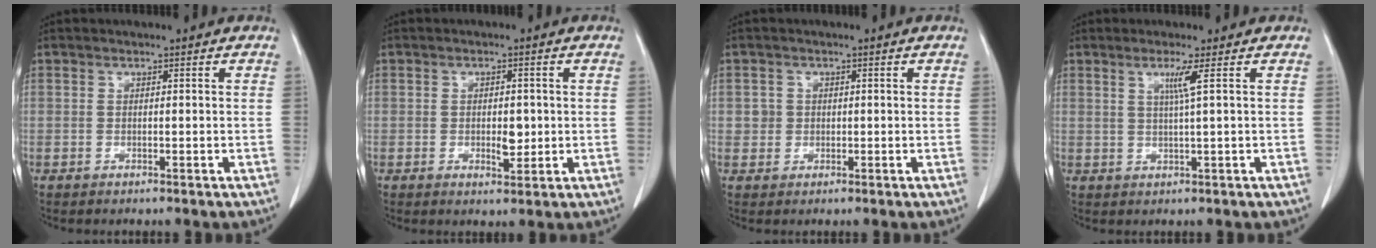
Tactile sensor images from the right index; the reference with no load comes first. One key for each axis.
{"total": 3.0, "fx": -0.2, "fy": 1.5, "fz": 2.7, "tx": -0.042, "ty": 0.000, "tz": 0.004}
{"total": 1.7, "fx": 0.2, "fy": 1.7, "fz": 0.2, "tx": 0.000, "ty": 0.005, "tz": 0.005}
{"total": 2.7, "fx": 1.0, "fy": -0.9, "fz": 2.3, "tx": -0.048, "ty": -0.005, "tz": 0.023}